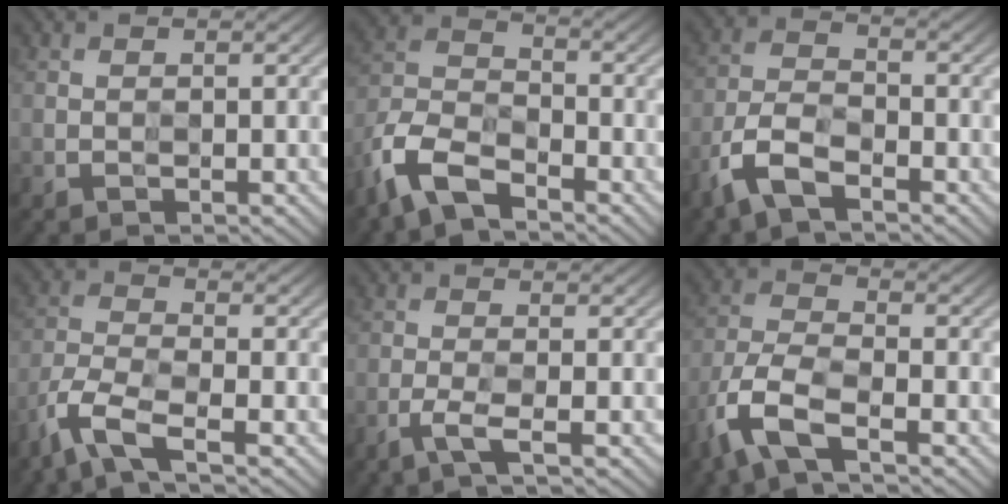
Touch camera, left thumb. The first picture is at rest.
{"total": 9.4, "force": [-7.0, 4.0, 5.0], "torque": [-0.107, -0.011, -0.151]}
{"total": 6.9, "force": [-5.0, 2.7, 3.8], "torque": [-0.081, -0.002, -0.110]}
{"total": 6.4, "force": [-5.1, 1.3, 3.6], "torque": [-0.083, -0.005, -0.115]}
{"total": 2.5, "force": [-2.1, -0.3, 1.4], "torque": [-0.032, 0.001, -0.044]}
{"total": 8.4, "force": [-5.8, 2.9, 5.3], "torque": [-0.124, -0.008, -0.127]}